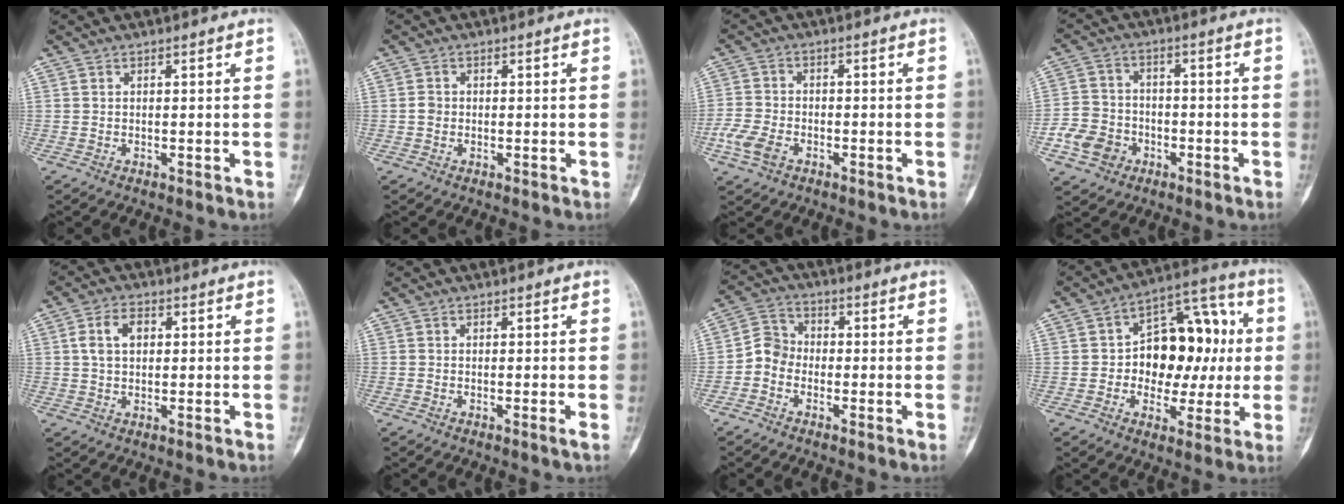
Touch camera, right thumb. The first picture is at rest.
{"total": 1.4, "force": [-0.2, 1.2, 0.6], "torque": [-0.006, 0.004, -0.006]}
{"total": 5.8, "force": [-2.8, 3.8, 3.4], "torque": [-0.076, 0.013, -0.057]}
{"total": 8.4, "force": [-3.6, 6.9, 3.0], "torque": [-0.037, 0.027, -0.067]}
{"total": 5.2, "force": [1.0, 3.3, 3.8], "torque": [-0.069, 0.011, 0.016]}
{"total": 0.6, "force": [-0.3, -0.1, 0.6], "torque": [-0.012, -0.001, -0.008]}
{"total": 5.2, "force": [-1.8, 4.3, 2.1], "torque": [-0.020, 0.020, -0.051]}
{"total": 17.5, "force": [0.8, 11.5, 13.1], "torque": [-0.127, 0.039, 0.010]}